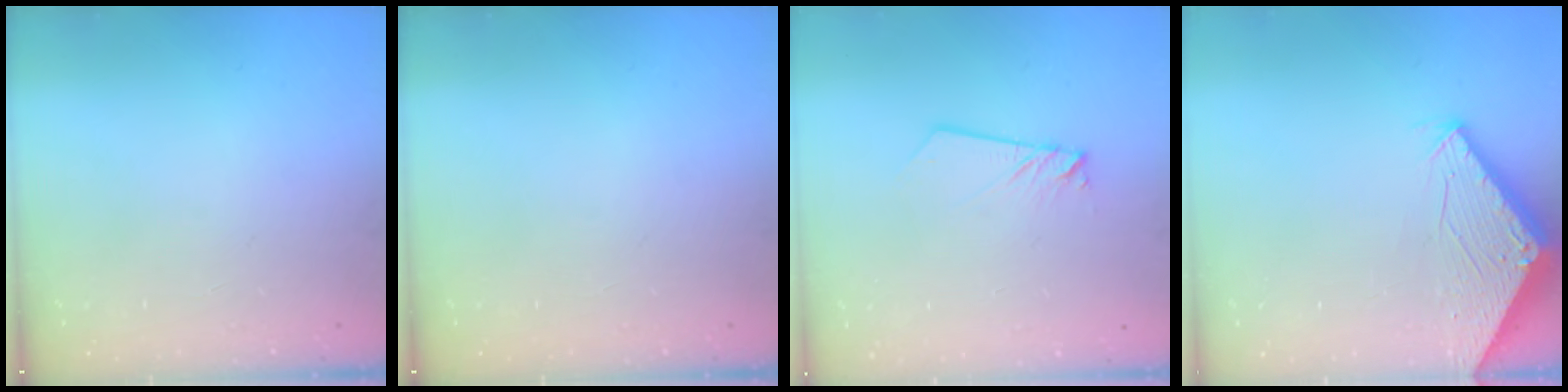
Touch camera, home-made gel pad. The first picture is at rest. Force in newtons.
{"total": 0.0}
{"total": 2.2, "press": 2.2, "slide": 0.1}
{"total": 2.9, "press": 2.9, "slide": 0.2}